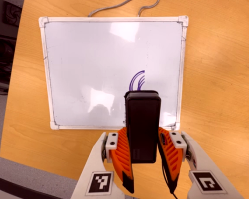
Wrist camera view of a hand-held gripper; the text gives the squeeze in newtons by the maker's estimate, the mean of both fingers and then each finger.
{"total": 6.6, "left": 5.4, "right": 7.9}